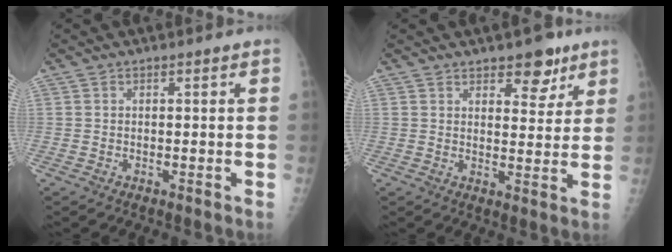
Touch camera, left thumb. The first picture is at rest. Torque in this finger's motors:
{"motor_torque": [0.48, 0.40, 0.09, -0.01, 0.06]}